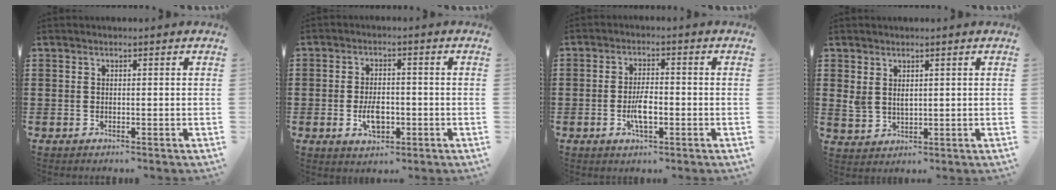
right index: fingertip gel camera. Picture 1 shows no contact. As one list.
[{"total": 4.8, "force": [-1.3, 2.6, 3.8], "torque": [-0.068, -0.003, -0.025]}, {"total": 4.6, "force": [-1.2, 1.5, 4.2], "torque": [-0.094, -0.008, -0.025]}, {"total": 2.4, "force": [1.3, 1.5, 1.4], "torque": [-0.031, 0.006, 0.023]}]